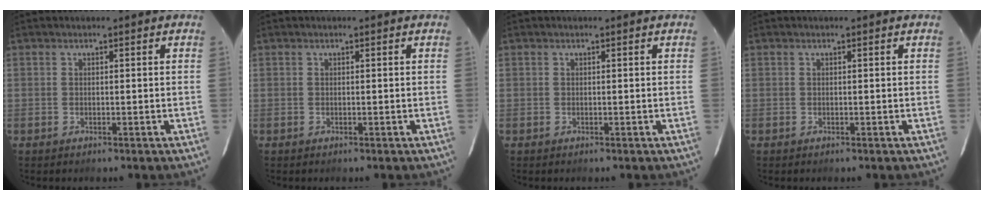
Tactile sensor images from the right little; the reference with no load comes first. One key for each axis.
{"total": 0.0}
{"total": 0.0}
{"total": 0.0}